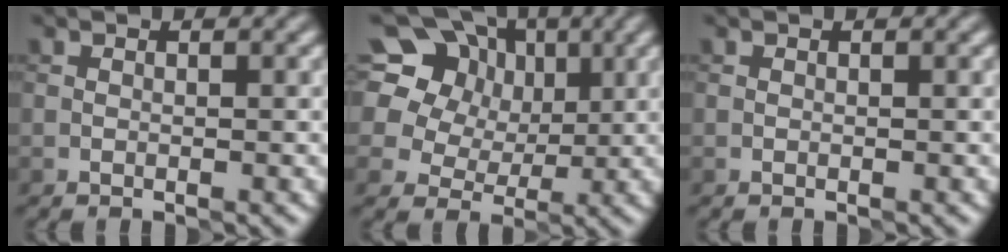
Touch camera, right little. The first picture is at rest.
{"total": 19.3, "force": [8.4, 15.0, 8.8], "torque": [-0.206, 0.066, 0.134]}
{"total": 0.0}